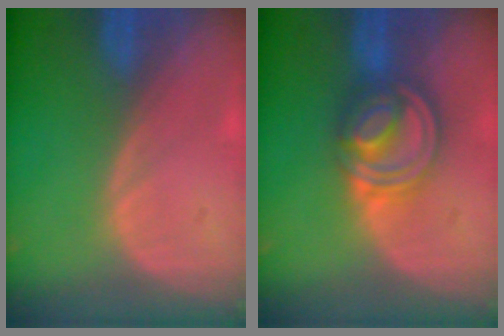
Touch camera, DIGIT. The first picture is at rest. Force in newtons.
{"total": 8.1, "press": 6.9, "slide": 4.3}